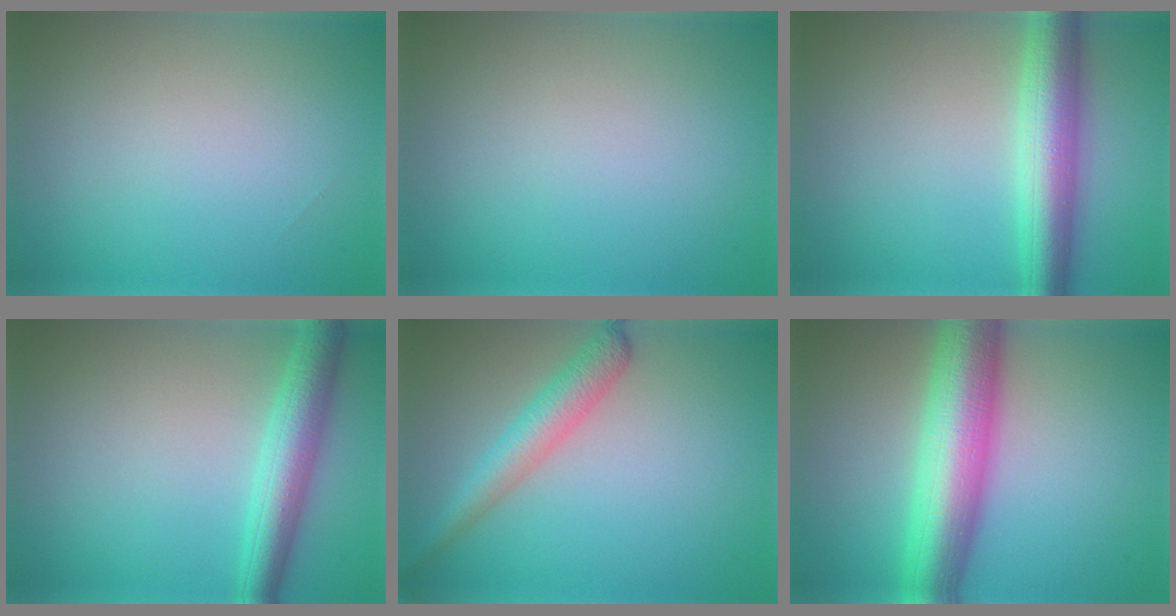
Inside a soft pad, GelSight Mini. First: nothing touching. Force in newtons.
{"total": 0.0}
{"total": 6.1, "press": 6.1, "slide": 0.1}
{"total": 4.6, "press": 4.6, "slide": 0.1}
{"total": 3.5, "press": 3.5, "slide": 0.1}
{"total": 9.4, "press": 9.4, "slide": 0.3}